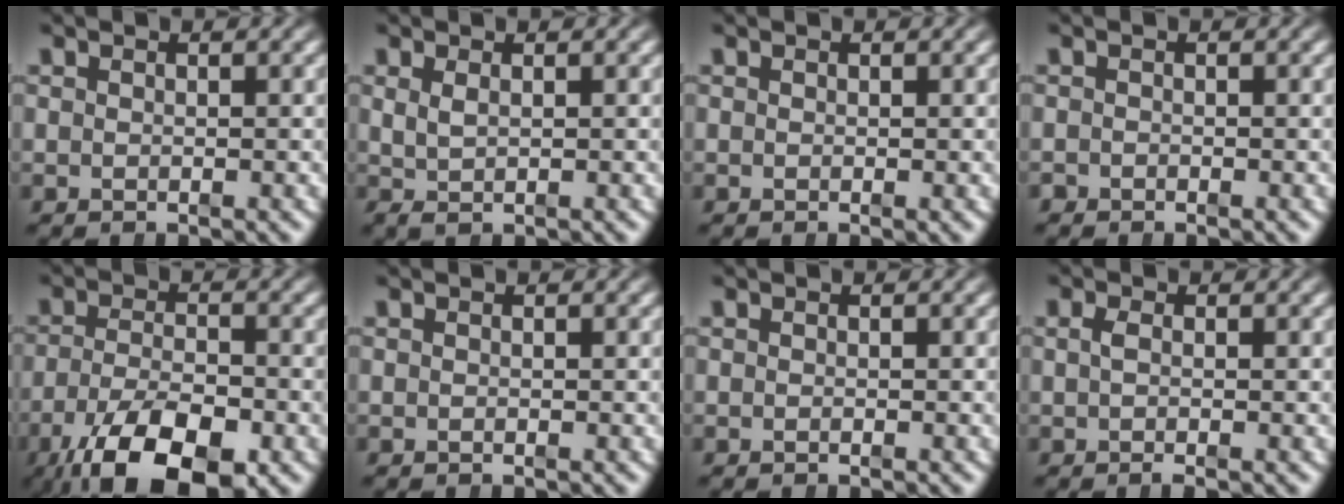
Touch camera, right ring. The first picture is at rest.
{"total": 0.9, "force": [0.4, 0.2, 0.8], "torque": [-0.017, -0.012, 0.018]}
{"total": 0.0}
{"total": 0.7, "force": [-0.6, 0.1, -0.1], "torque": [0.002, -0.008, -0.009]}
{"total": 10.3, "force": [-5.6, 4.7, 7.2], "torque": [-0.131, -0.049, -0.061]}
{"total": 0.0}
{"total": 0.0}
{"total": 1.0, "force": [-0.5, -0.3, 0.8], "torque": [-0.013, -0.006, -0.005]}